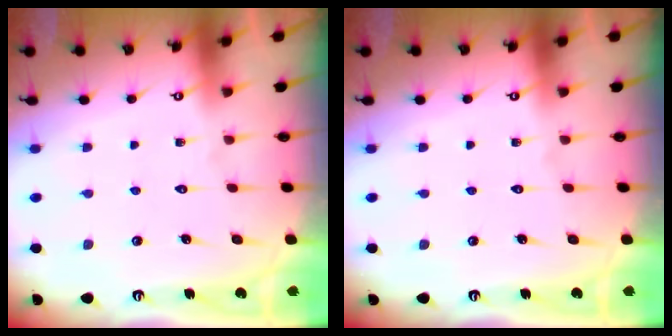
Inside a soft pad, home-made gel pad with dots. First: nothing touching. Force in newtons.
{"total": 0.0}